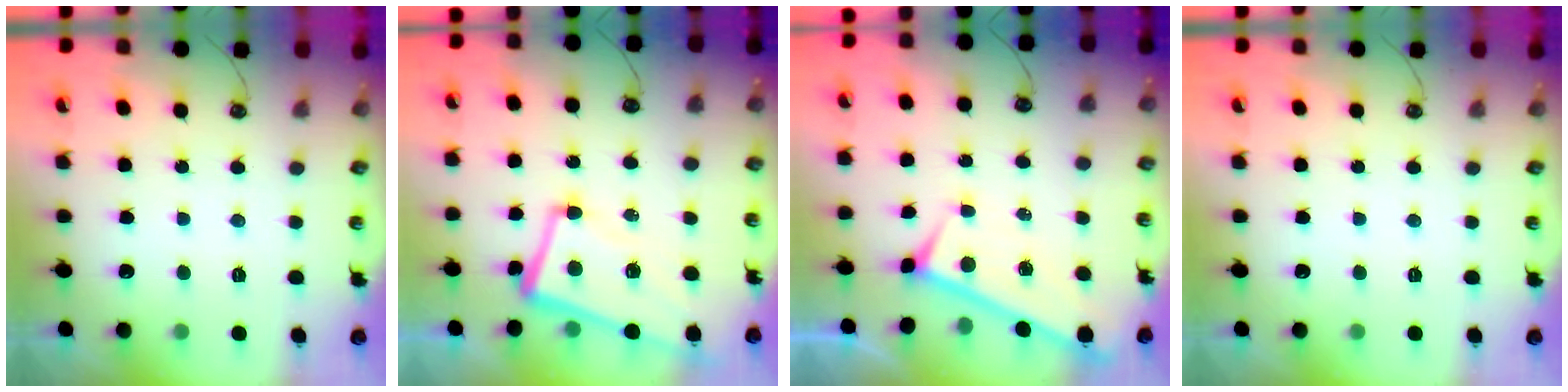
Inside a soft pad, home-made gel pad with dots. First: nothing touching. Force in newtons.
{"total": 2.8, "press": 2.1, "slide": 1.9}
{"total": 0.0}
{"total": 0.0}